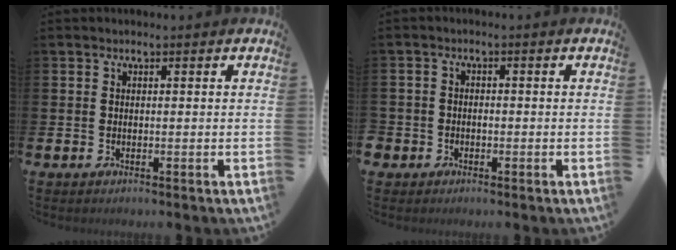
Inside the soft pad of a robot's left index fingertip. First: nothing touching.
{"total": 1.5, "force": [-0.8, 1.2, 0.1], "torque": [-0.003, 0.002, -0.020]}